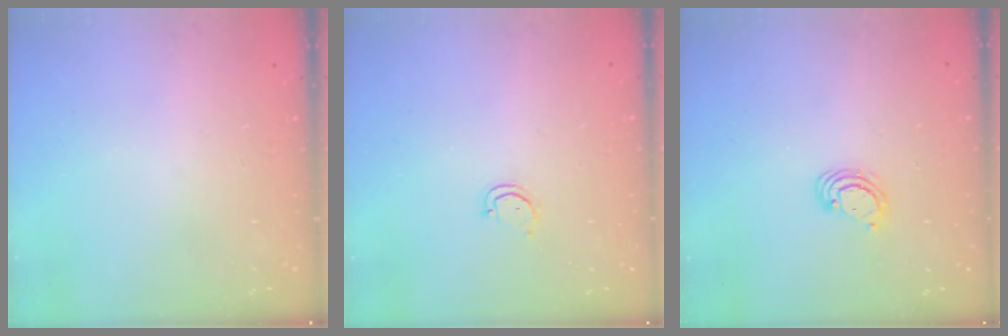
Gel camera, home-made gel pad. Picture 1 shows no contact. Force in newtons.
{"total": 2.6, "press": 2.6, "slide": 0.2}
{"total": 2.4, "press": 2.4, "slide": 0.2}